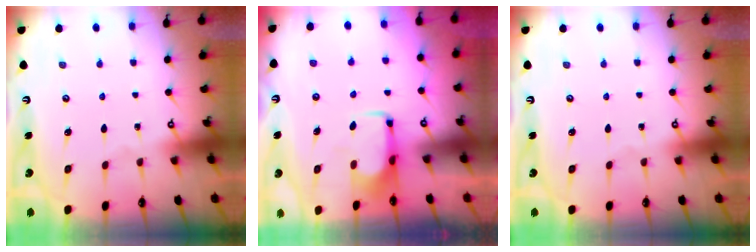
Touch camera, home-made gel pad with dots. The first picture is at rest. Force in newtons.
{"total": 1.5, "press": 1.4, "slide": 0.5}
{"total": 0.0}